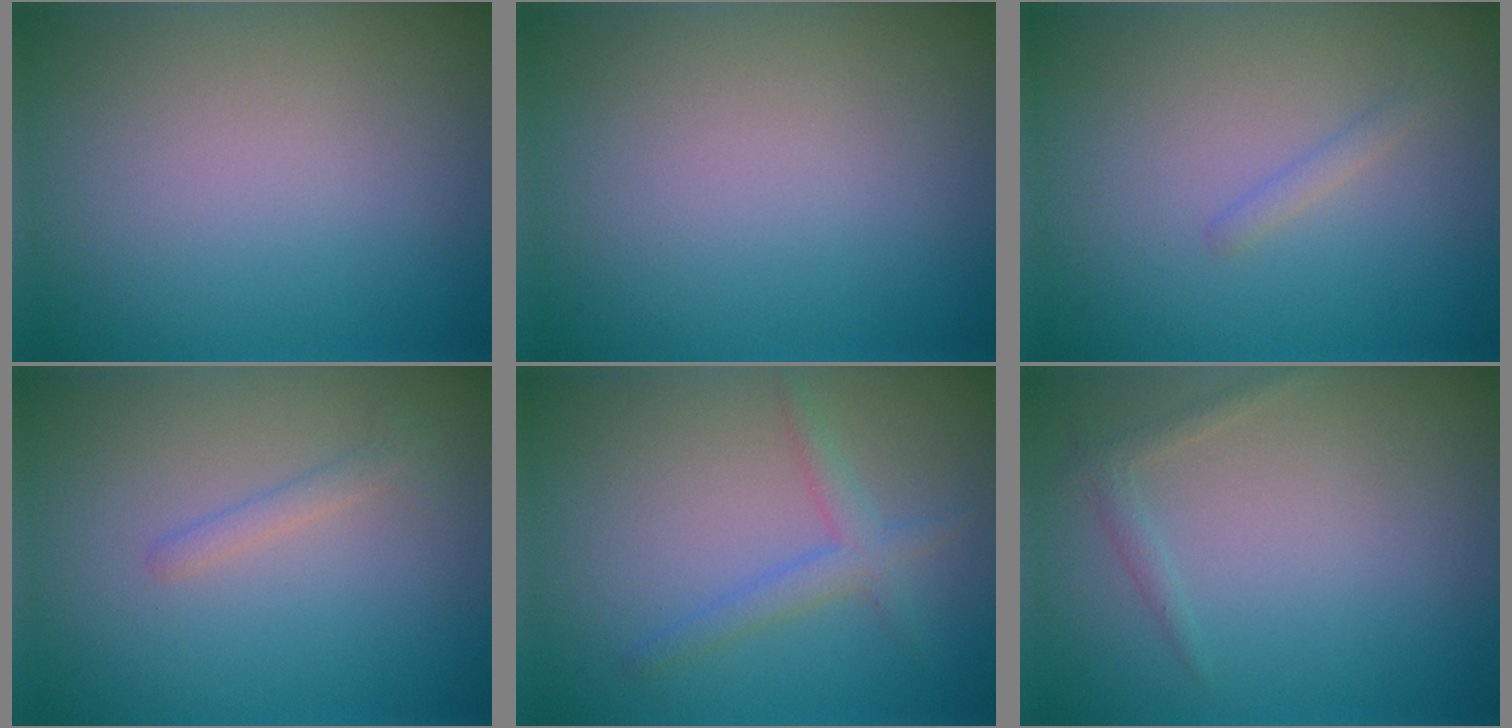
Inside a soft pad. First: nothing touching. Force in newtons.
{"total": 0.0}
{"total": 0.9, "press": 0.9, "slide": 0.0}
{"total": 1.1, "press": 1.1, "slide": 0.0}
{"total": 2.1, "press": 2.1, "slide": 0.1}
{"total": 1.0, "press": 1.0, "slide": 0.1}